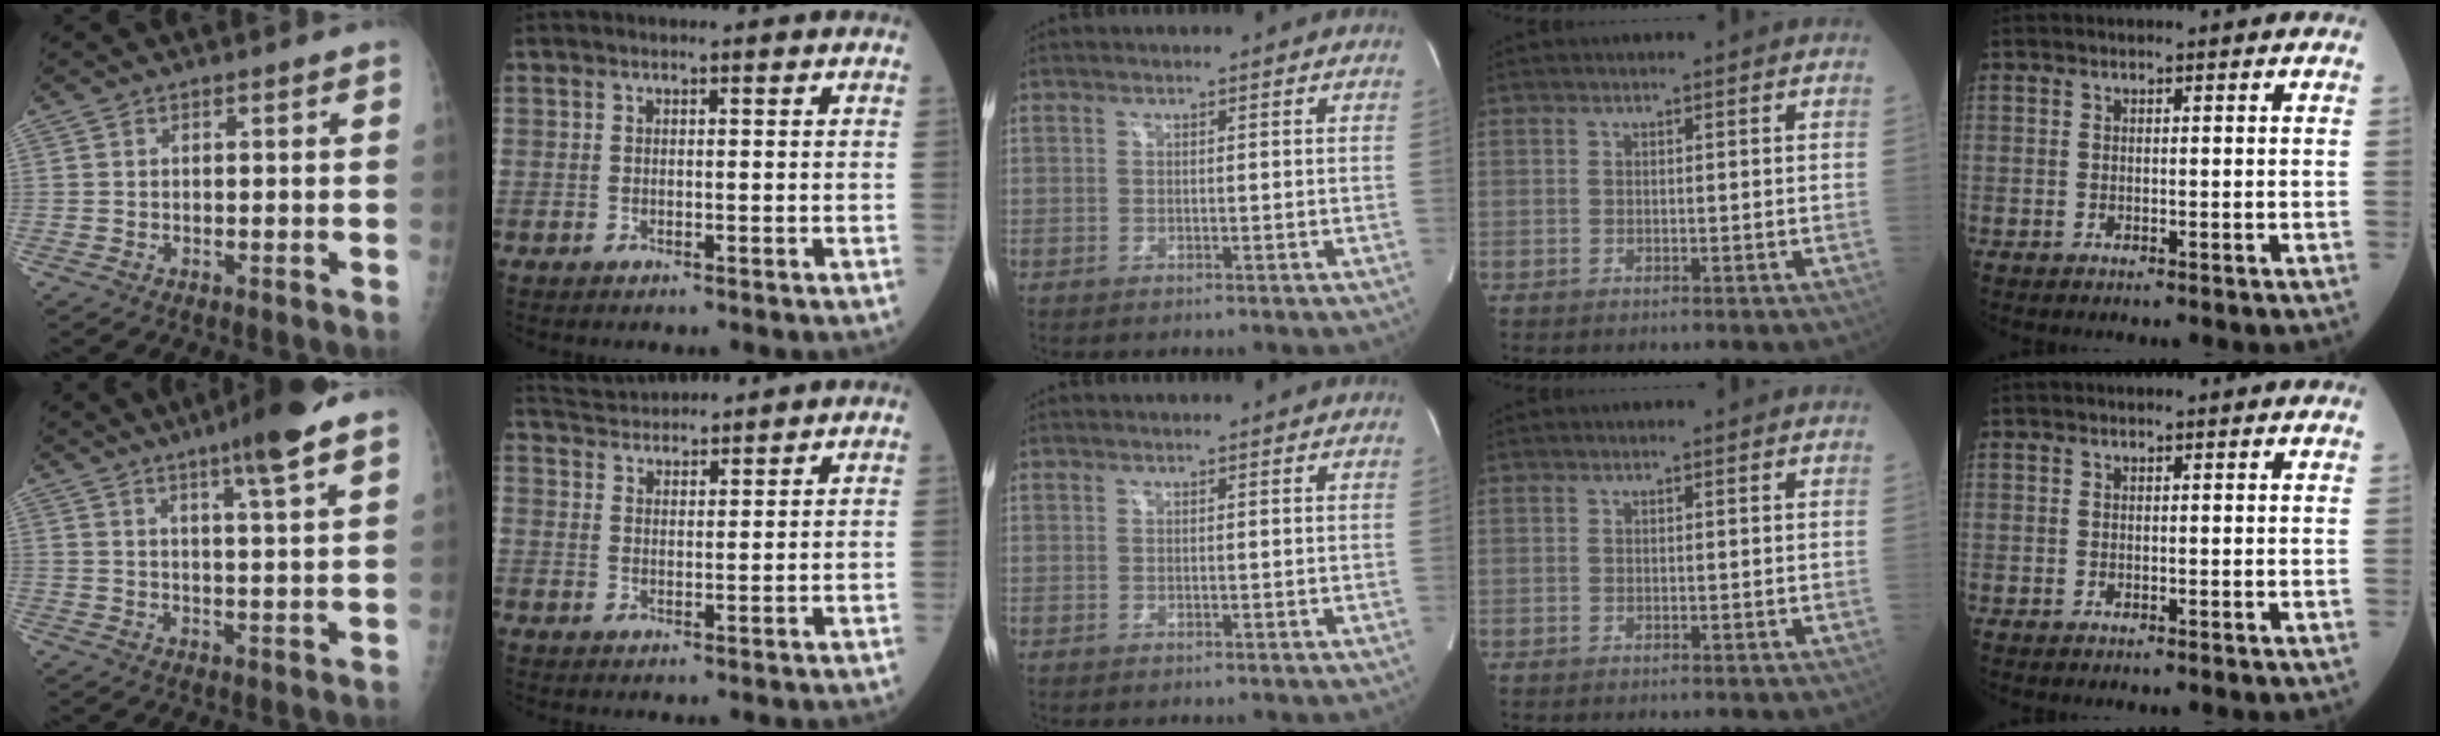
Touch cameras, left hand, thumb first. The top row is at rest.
{"thumb": {"total": 9.0, "force": [5.8, 0.1, 6.9], "torque": [-0.103, -0.023, 0.084]}, "index": {"total": 6.4, "force": [6.4, 0.4, 0.9], "torque": [-0.025, 0.036, 0.112]}}